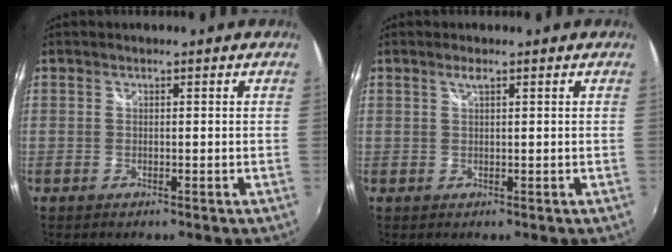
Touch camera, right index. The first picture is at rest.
{"total": 1.1, "force": [0.7, 0.0, 0.8], "torque": [-0.015, 0.003, 0.012]}